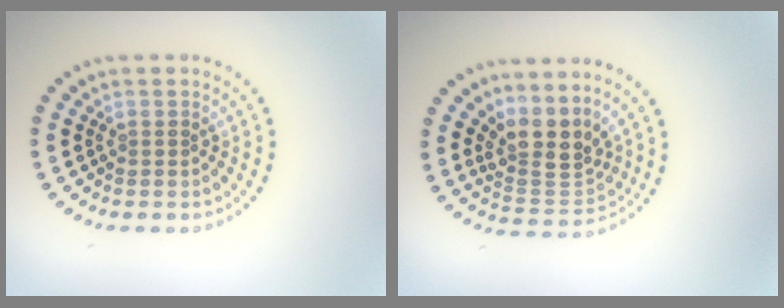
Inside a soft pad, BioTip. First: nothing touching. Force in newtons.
{"total": 3.8, "press": 2.9, "slide": 2.4}